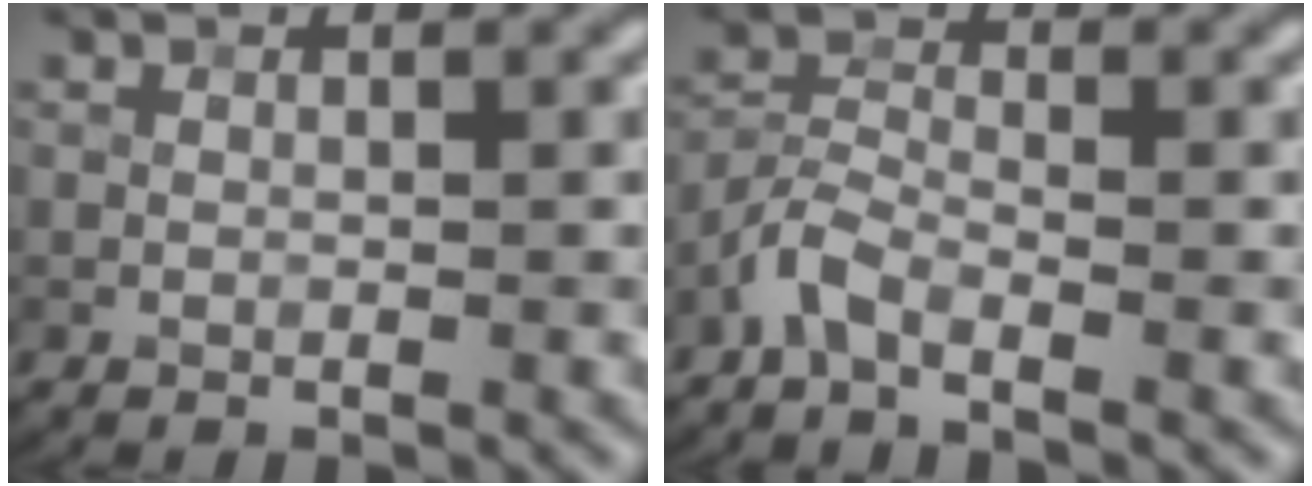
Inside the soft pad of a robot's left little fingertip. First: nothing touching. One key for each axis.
{"total": 2.6, "fx": -2.1, "fy": 0.5, "fz": 1.3, "tx": -0.032, "ty": 0.007, "tz": -0.054}